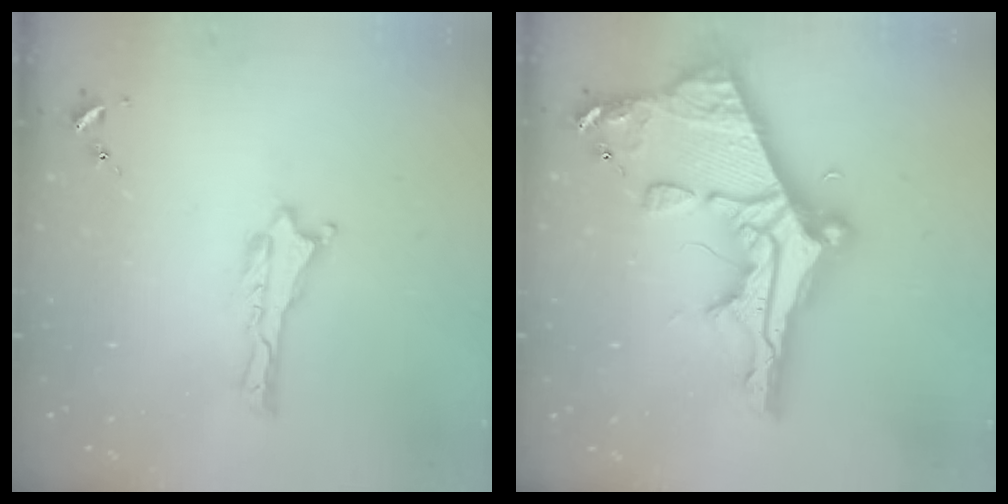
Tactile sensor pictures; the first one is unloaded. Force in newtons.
{"total": 14.3, "press": 14.3, "slide": 1.2}